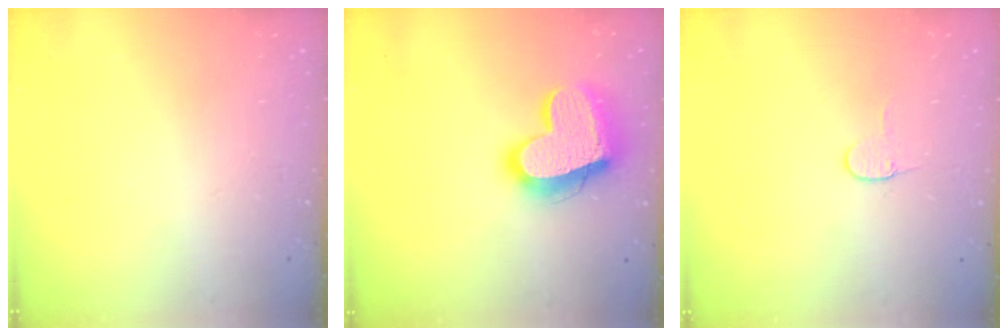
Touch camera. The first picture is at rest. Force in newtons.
{"total": 19.6, "press": 19.6, "slide": 1.5}
{"total": 3.2, "press": 3.2, "slide": 0.3}